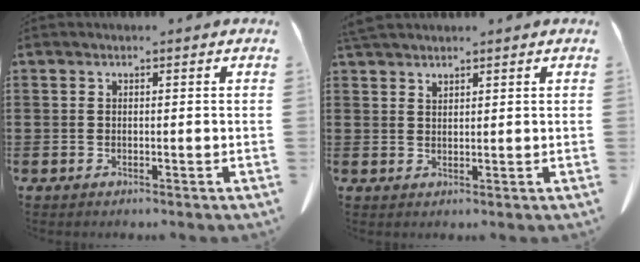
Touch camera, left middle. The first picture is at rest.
{"total": 2.0, "force": [1.9, 0.3, 0.5], "torque": [-0.015, 0.000, 0.037]}